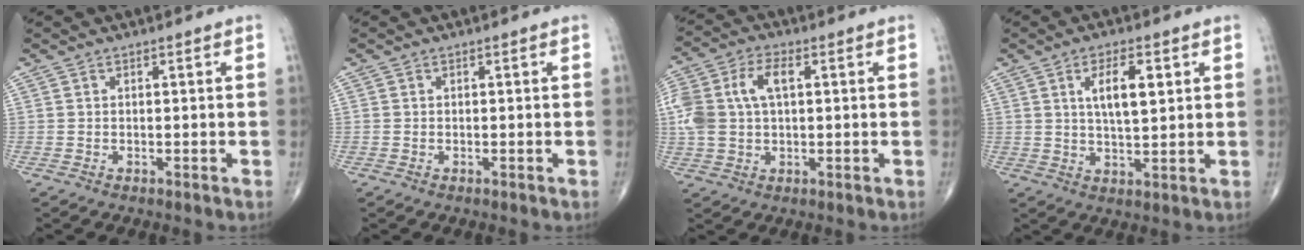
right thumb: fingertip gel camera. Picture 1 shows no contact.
{"total": 0.0}
{"total": 12.0, "force": [2.1, 7.1, 9.4], "torque": [-0.219, 0.019, 0.041]}
{"total": 7.4, "force": [2.5, 2.6, 6.4], "torque": [-0.102, -0.012, 0.045]}